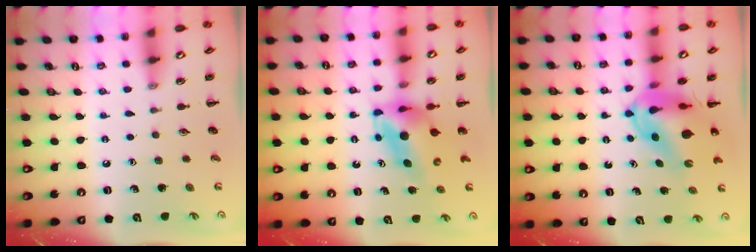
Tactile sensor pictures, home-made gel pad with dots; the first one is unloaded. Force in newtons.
{"total": 5.1, "press": 4.9, "slide": 1.2}
{"total": 12.6, "press": 12.1, "slide": 3.5}